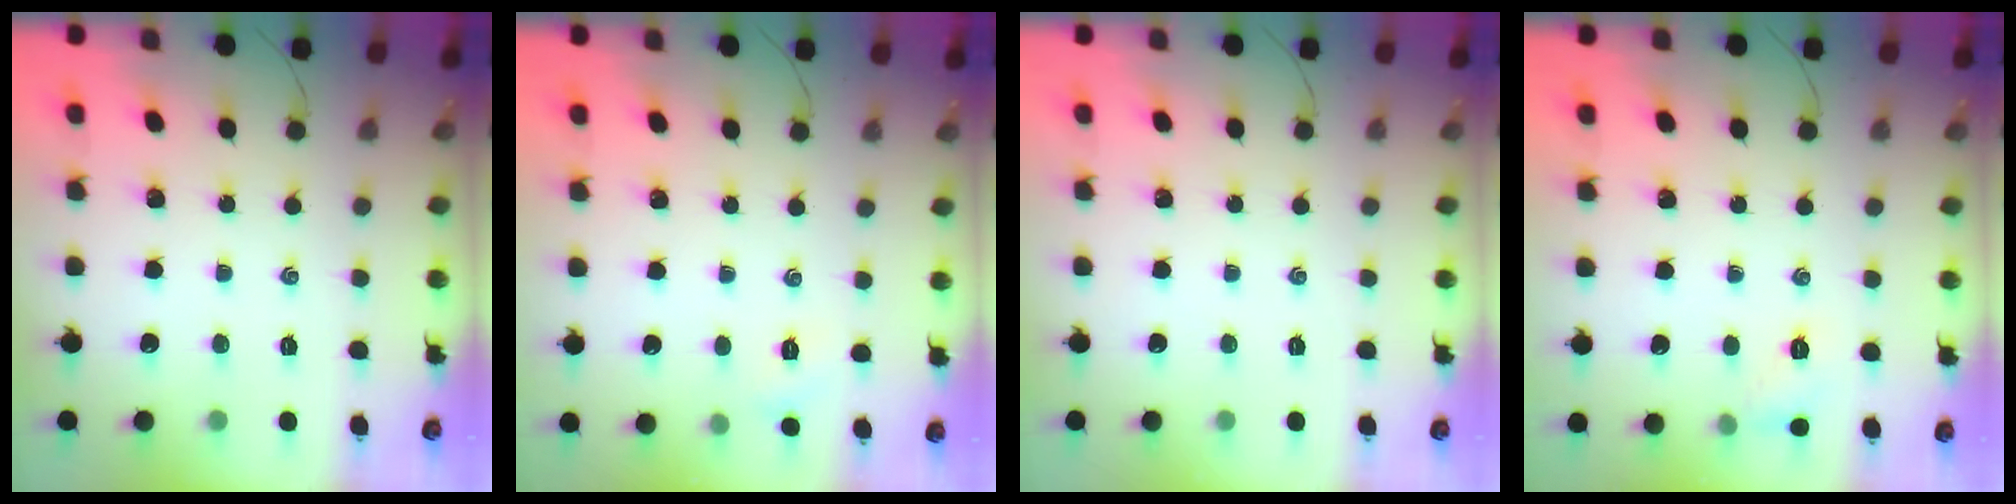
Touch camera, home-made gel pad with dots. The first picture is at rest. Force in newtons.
{"total": 2.5, "press": 2.4, "slide": 0.7}
{"total": 0.0}
{"total": 6.2, "press": 6.0, "slide": 1.7}